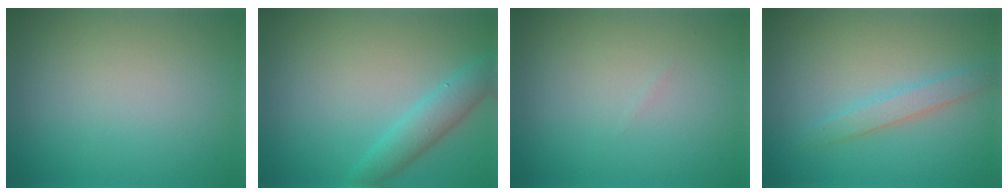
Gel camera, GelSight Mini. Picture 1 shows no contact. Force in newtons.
{"total": 2.9, "press": 2.9, "slide": 0.2}
{"total": 0.0}
{"total": 2.0, "press": 2.0, "slide": 0.0}